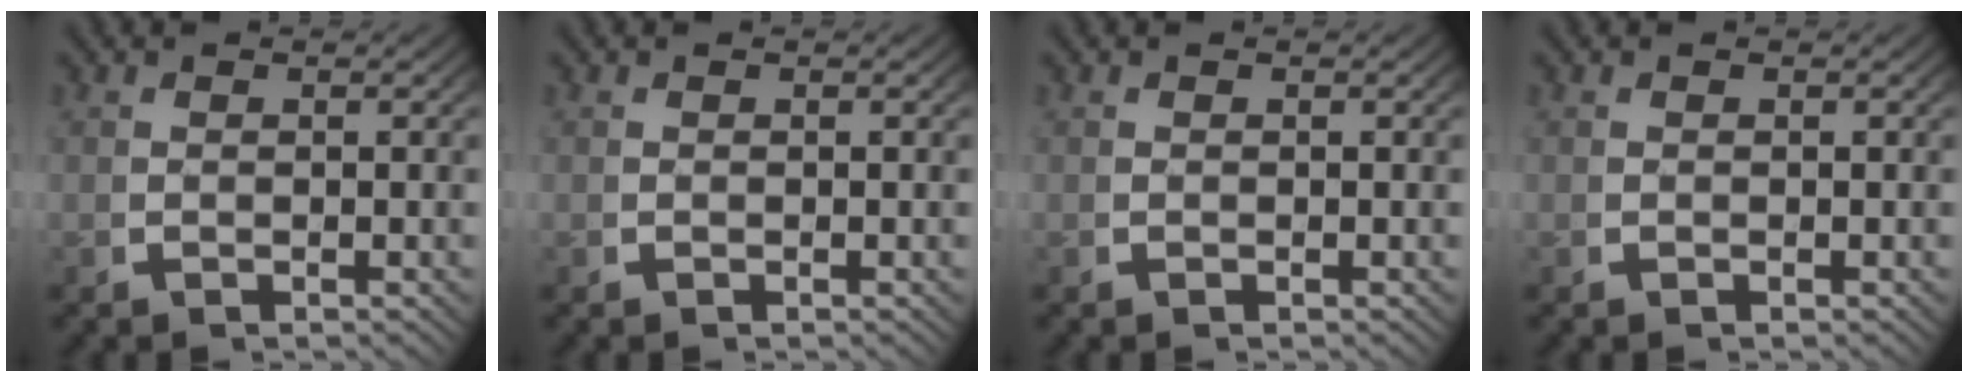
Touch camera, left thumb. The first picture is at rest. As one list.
[{"total": 0.0}, {"total": 0.0}, {"total": 0.0}]